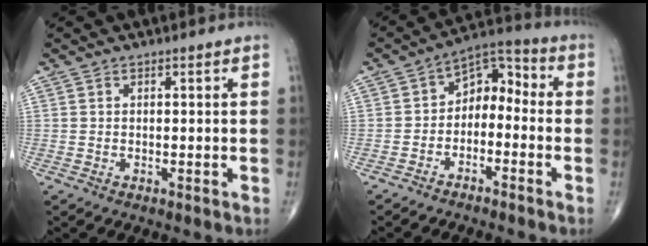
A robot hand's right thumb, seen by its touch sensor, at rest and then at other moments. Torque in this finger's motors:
{"motor_torque": [-0.16, -0.07, 0.24, -0.22, 0.06]}